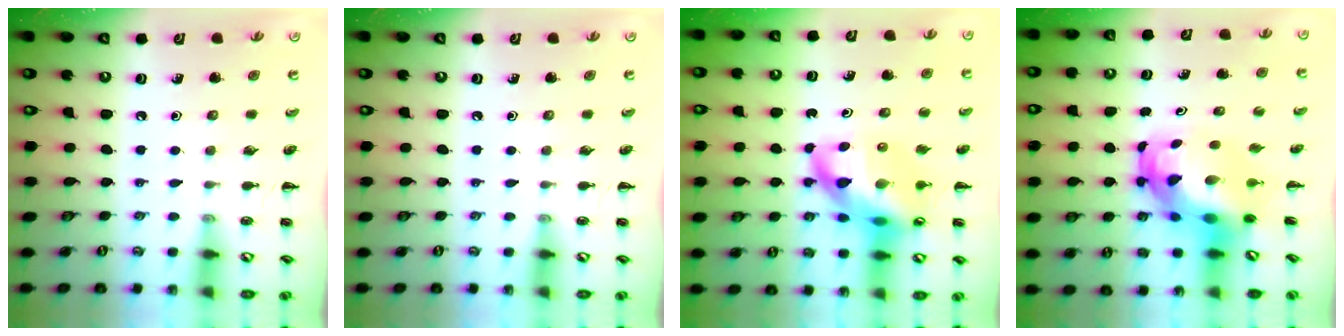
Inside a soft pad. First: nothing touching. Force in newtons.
{"total": 0.0}
{"total": 16.9, "press": 16.3, "slide": 4.2}
{"total": 6.9, "press": 6.7, "slide": 1.8}